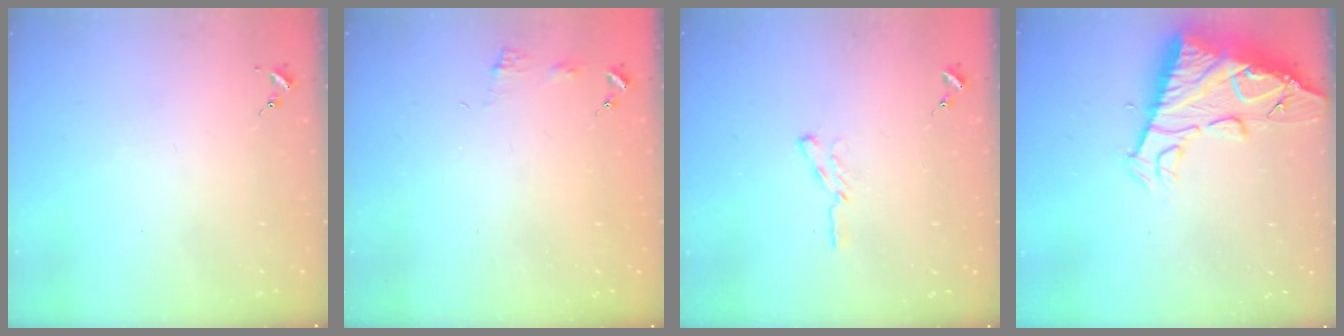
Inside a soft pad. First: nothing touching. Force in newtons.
{"total": 5.1, "press": 5.0, "slide": 0.7}
{"total": 4.4, "press": 4.4, "slide": 0.5}
{"total": 15.0, "press": 14.9, "slide": 1.4}